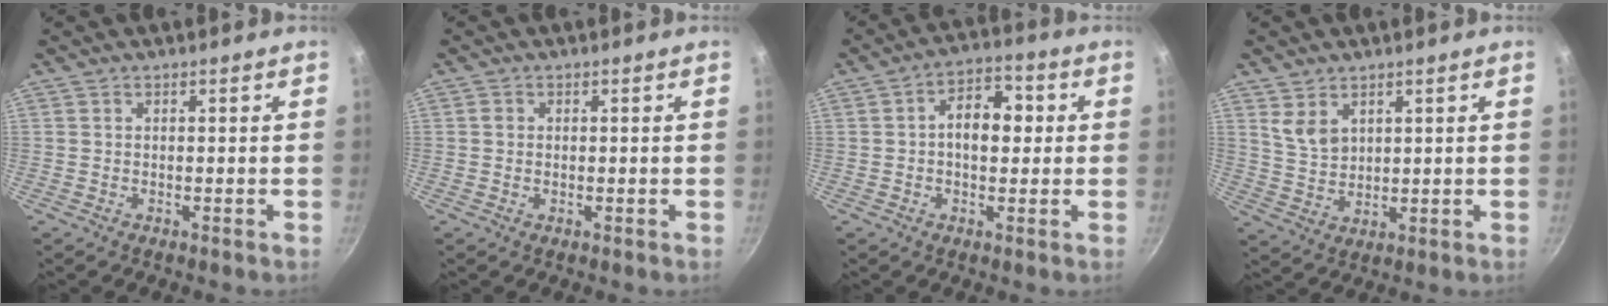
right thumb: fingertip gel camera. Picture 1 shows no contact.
{"total": 0.8, "force": [0.0, 0.7, 0.4], "torque": [-0.007, -0.001, -0.001]}
{"total": 8.4, "force": [0.6, 5.3, 6.6], "torque": [-0.077, 0.019, 0.002]}
{"total": 5.0, "force": [2.8, 3.2, 2.8], "torque": [-0.040, -0.019, 0.065]}